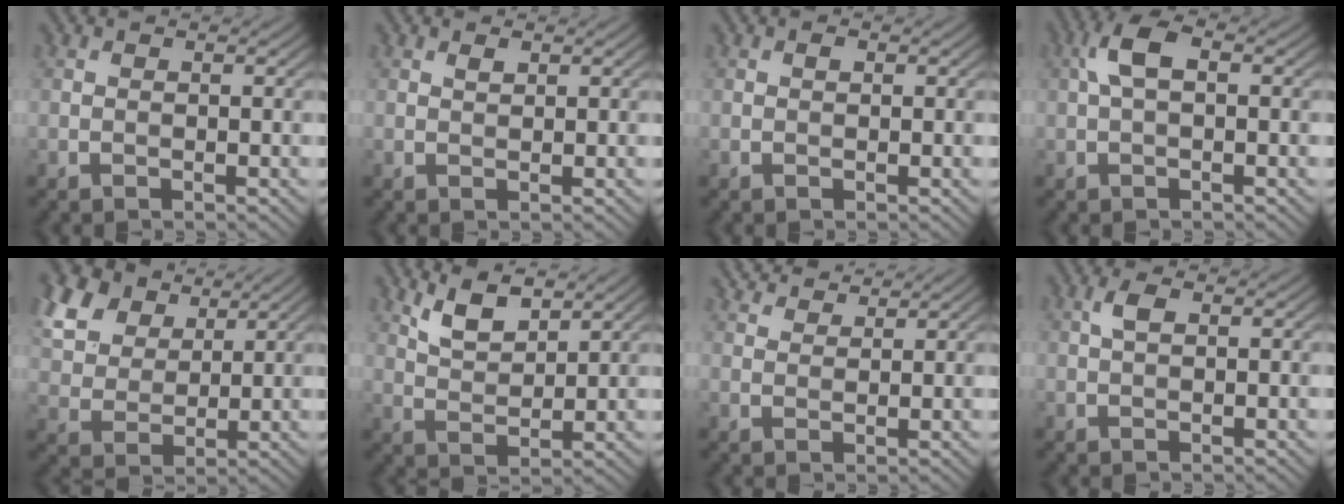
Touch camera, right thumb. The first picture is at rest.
{"total": 0.8, "force": [0.5, 0.3, 0.5], "torque": [-0.012, -0.001, 0.011]}
{"total": 0.6, "force": [0.2, 0.4, 0.4], "torque": [-0.003, -0.001, 0.001]}
{"total": 4.0, "force": [0.5, 1.7, 3.6], "torque": [-0.081, 0.015, 0.006]}
{"total": 10.9, "force": [6.3, 6.6, 5.9], "torque": [-0.175, 0.027, 0.117]}
{"total": 5.0, "force": [3.6, 1.7, 3.1], "torque": [-0.077, -0.001, 0.078]}
{"total": 3.6, "force": [3.3, 0.7, 1.2], "torque": [-0.033, 0.007, 0.065]}
{"total": 1.8, "force": [0.5, 0.8, 1.6], "torque": [-0.037, 0.007, 0.008]}